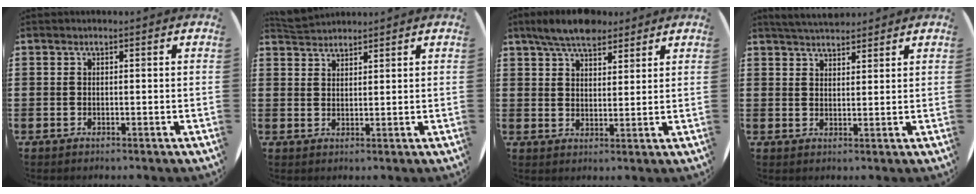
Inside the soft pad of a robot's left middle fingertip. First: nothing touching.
{"total": 2.5, "force": [2.5, 0.5, -0.1], "torque": [-0.003, -0.001, 0.048]}
{"total": 6.2, "force": [5.3, 2.2, 2.4], "torque": [-0.053, -0.011, 0.096]}
{"total": 4.0, "force": [3.9, 0.5, 0.7], "torque": [-0.021, -0.008, 0.072]}